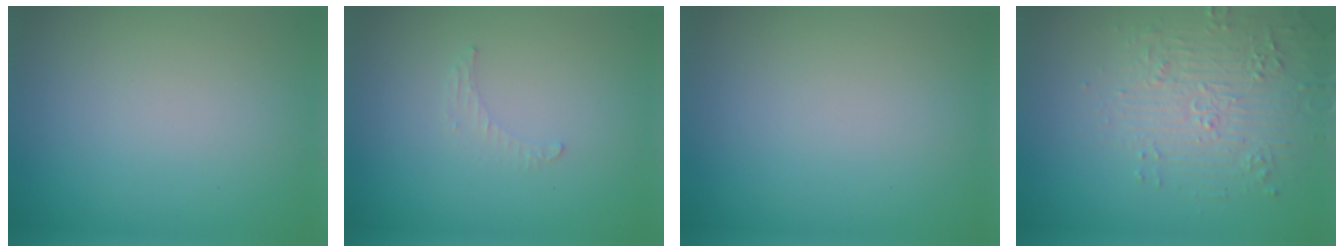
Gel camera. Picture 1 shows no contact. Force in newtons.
{"total": 0.8, "press": 0.8, "slide": 0.3}
{"total": 0.0}
{"total": 4.7, "press": 4.6, "slide": 1.0}